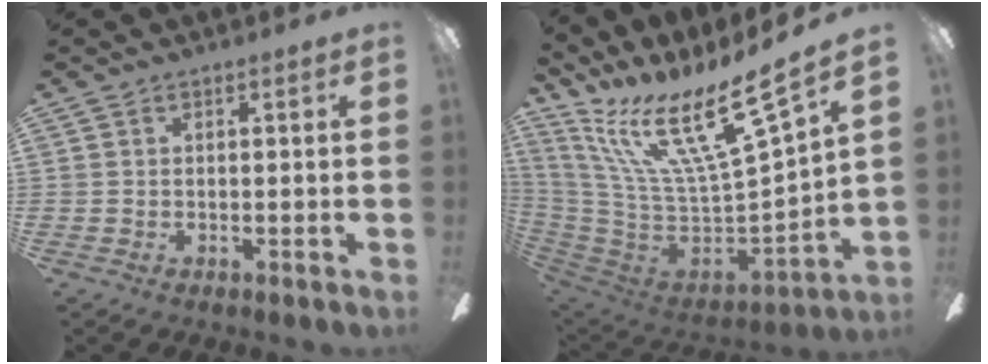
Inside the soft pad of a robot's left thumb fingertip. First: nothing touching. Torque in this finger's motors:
{"motor_torque": [1.12, -0.67, -0.33, -0.41, 0.36]}